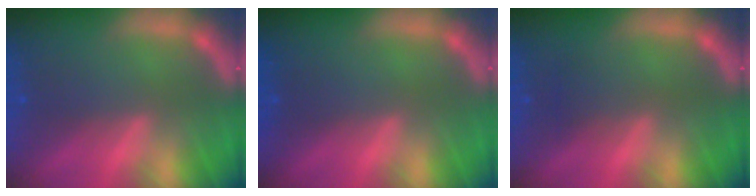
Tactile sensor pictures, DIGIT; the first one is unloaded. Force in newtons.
{"total": 0.0}
{"total": 1.5}